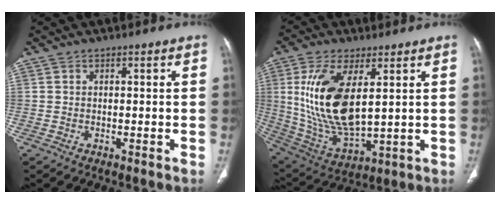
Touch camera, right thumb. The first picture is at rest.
{"total": 18.0, "force": [4.0, 8.0, 15.6], "torque": [-0.314, -0.025, 0.093]}